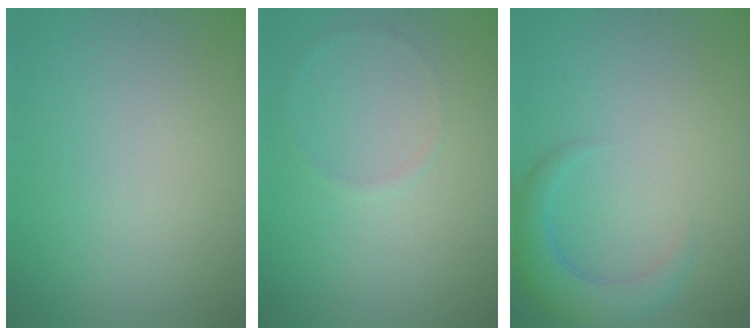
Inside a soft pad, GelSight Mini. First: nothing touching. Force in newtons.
{"total": 0.6, "press": 0.6, "slide": 0.1}
{"total": 3.3, "press": 3.3, "slide": 0.3}